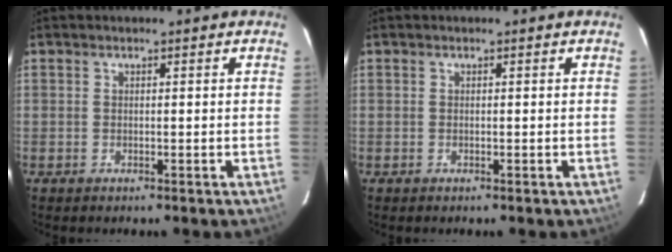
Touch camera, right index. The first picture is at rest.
{"total": 0.0}